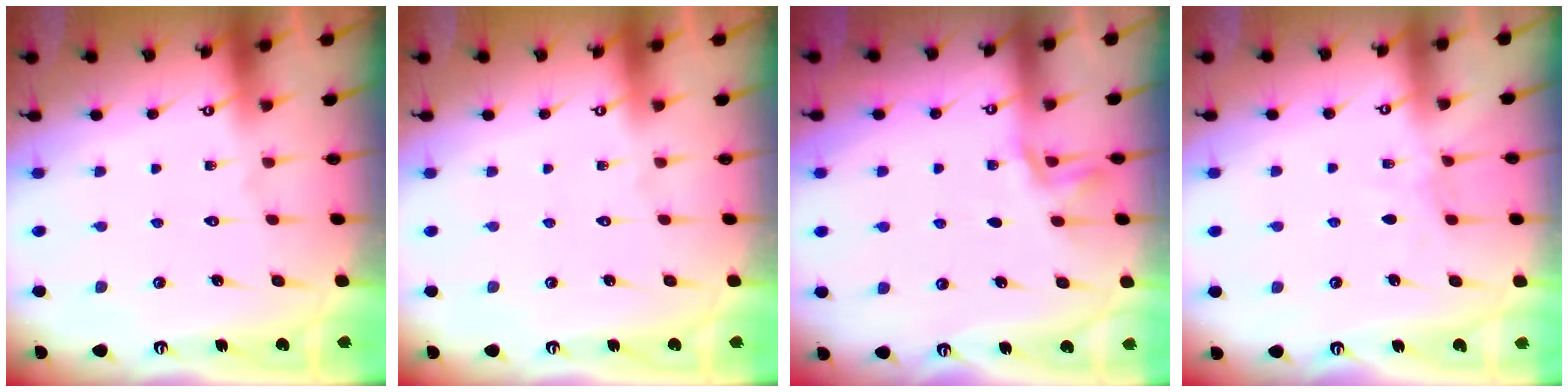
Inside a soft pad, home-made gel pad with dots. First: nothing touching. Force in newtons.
{"total": 0.0}
{"total": 1.6, "press": 1.5, "slide": 0.6}
{"total": 3.6, "press": 3.6, "slide": 0.4}